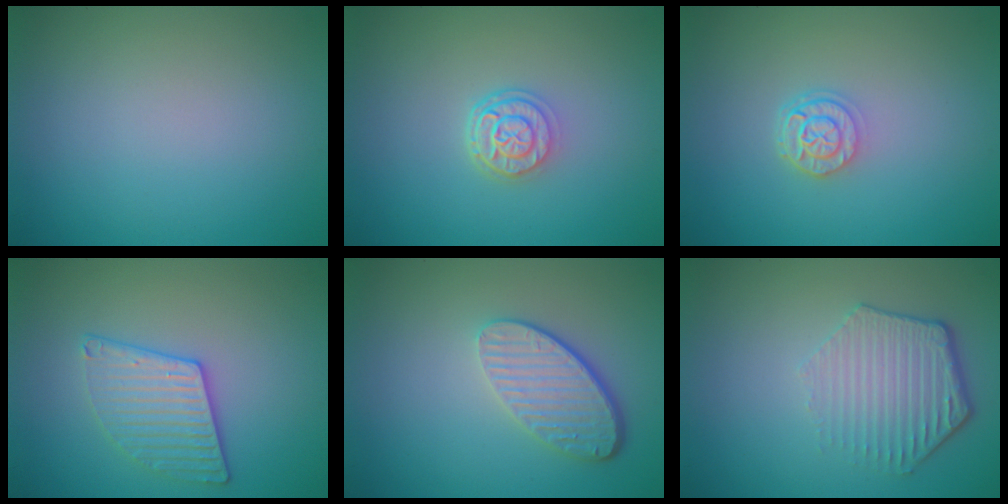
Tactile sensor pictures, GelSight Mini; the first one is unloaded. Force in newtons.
{"total": 2.8, "press": 2.1, "slide": 1.8}
{"total": 2.4, "press": 1.9, "slide": 1.5}
{"total": 3.2, "press": 3.1, "slide": 0.6}
{"total": 4.4, "press": 3.4, "slide": 2.9}
{"total": 4.2, "press": 3.3, "slide": 2.7}